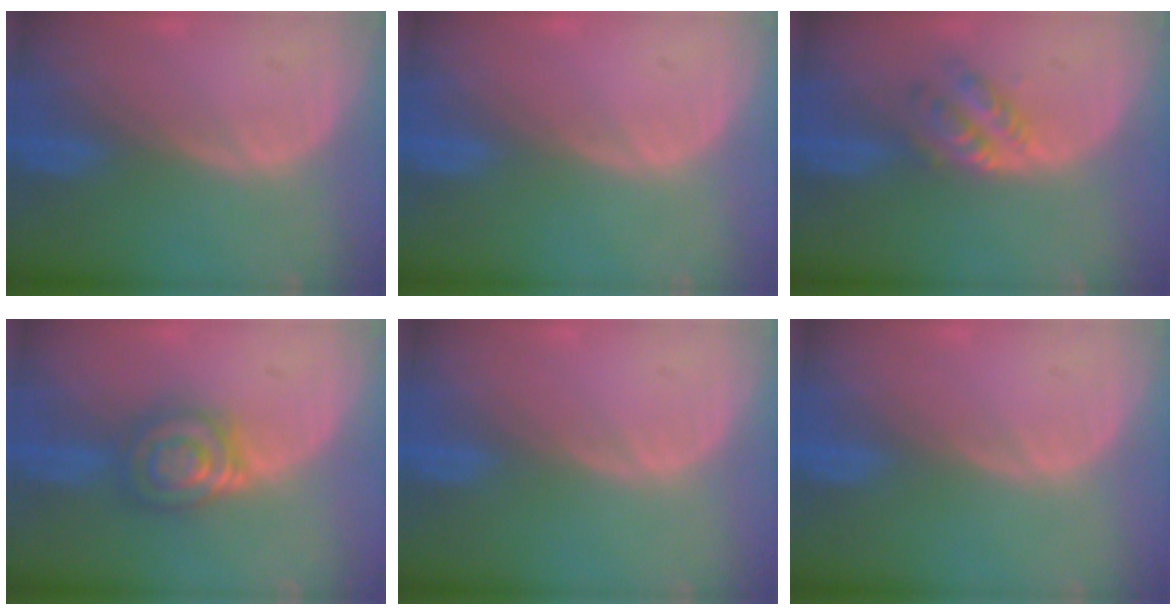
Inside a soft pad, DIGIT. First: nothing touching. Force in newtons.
{"total": 0.0}
{"total": 4.7, "press": 4.2, "slide": 2.2}
{"total": 6.1, "press": 6.0, "slide": 0.6}
{"total": 0.0}
{"total": 0.0}